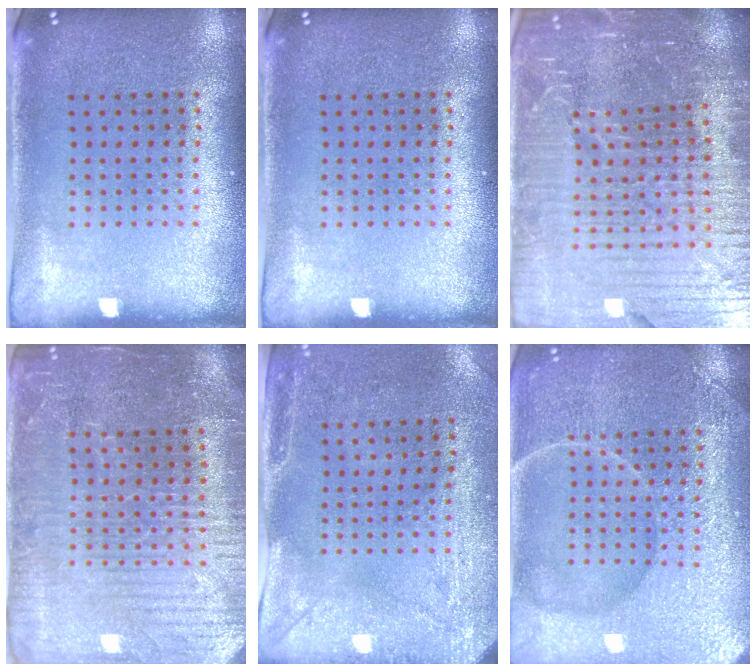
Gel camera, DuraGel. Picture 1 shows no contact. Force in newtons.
{"total": 0.0}
{"total": 7.0, "press": 6.1, "slide": 3.5}
{"total": 4.2, "press": 3.9, "slide": 1.4}
{"total": 3.0, "press": 2.4, "slide": 1.8}
{"total": 7.1, "press": 7.0, "slide": 0.9}